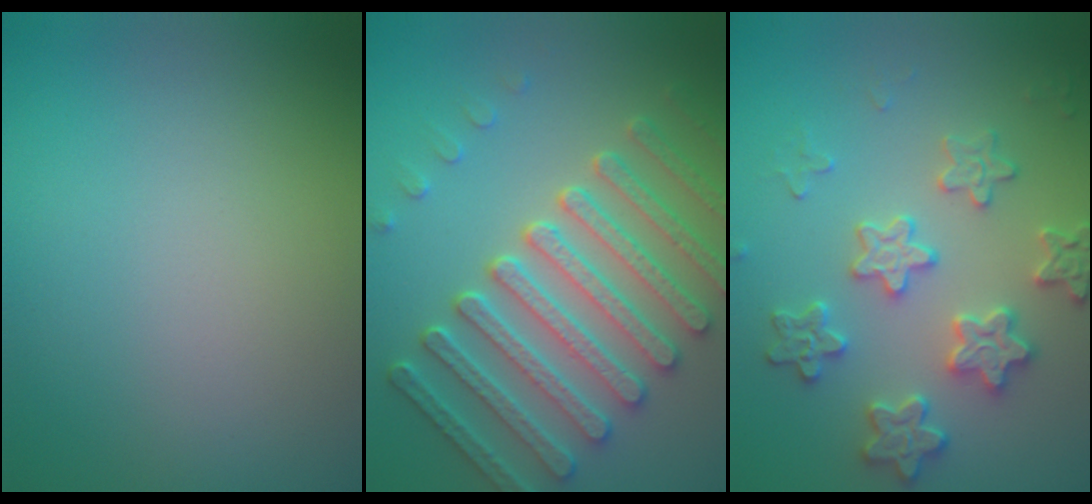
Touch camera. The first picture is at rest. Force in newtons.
{"total": 6.9, "press": 6.2, "slide": 3.1}
{"total": 3.8, "press": 3.8, "slide": 0.3}